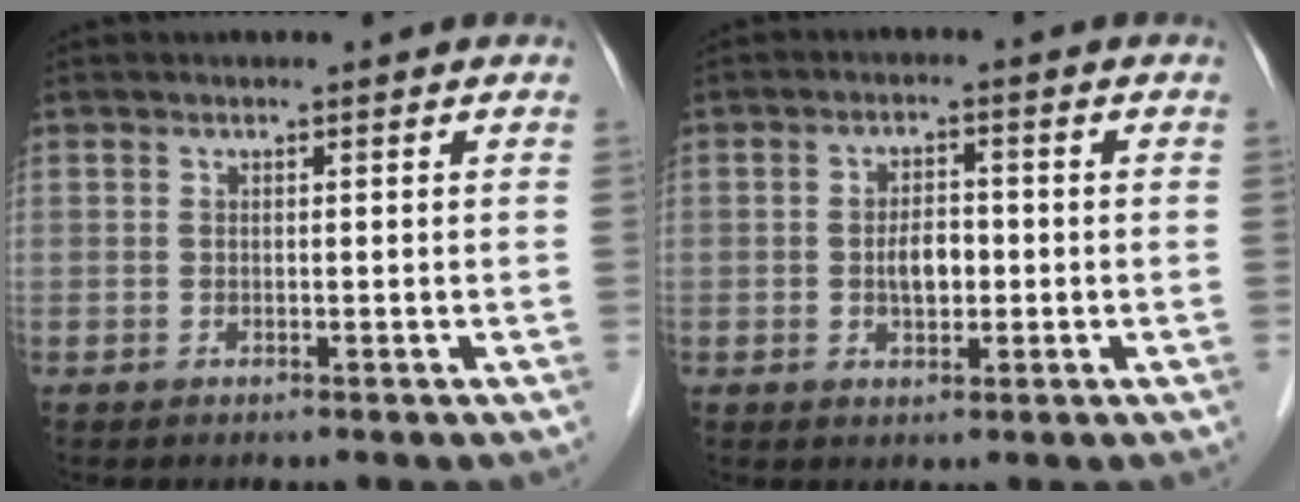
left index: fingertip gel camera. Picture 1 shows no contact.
{"total": 3.8, "force": [-0.6, 2.0, 3.2], "torque": [-0.058, 0.004, -0.008]}